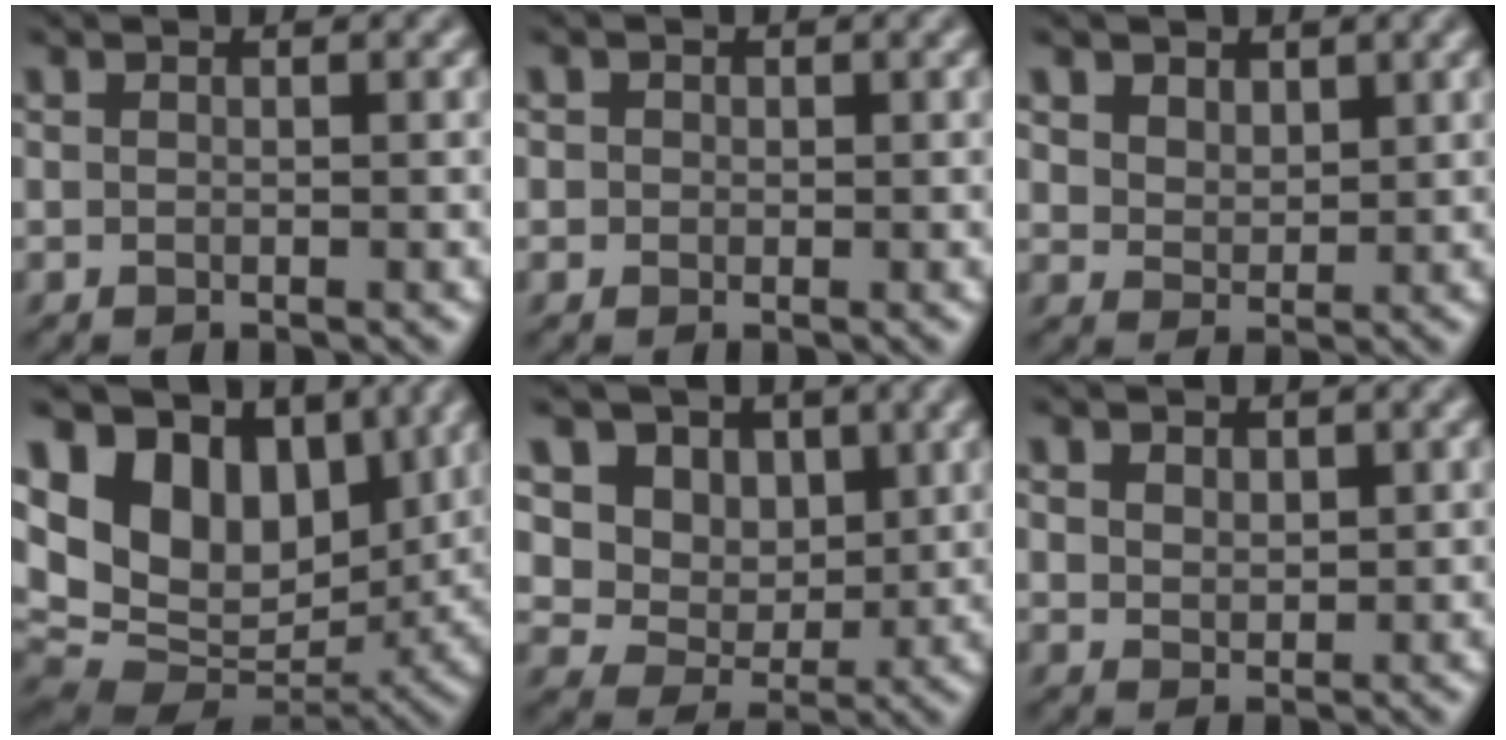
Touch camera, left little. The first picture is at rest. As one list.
[{"total": 1.3, "force": [0.4, 1.2, 0.4], "torque": [-0.005, 0.002, 0.006]}, {"total": 3.4, "force": [2.1, 2.3, 1.4], "torque": [-0.055, -0.006, 0.047]}, {"total": 14.7, "force": [5.6, 9.6, 9.7], "torque": [-0.196, 0.019, 0.103]}, {"total": 9.2, "force": [4.1, 6.8, 4.6], "torque": [-0.092, -0.008, 0.072]}, {"total": 2.1, "force": [1.2, 1.5, 1.0], "torque": [-0.029, 0.004, 0.020]}]